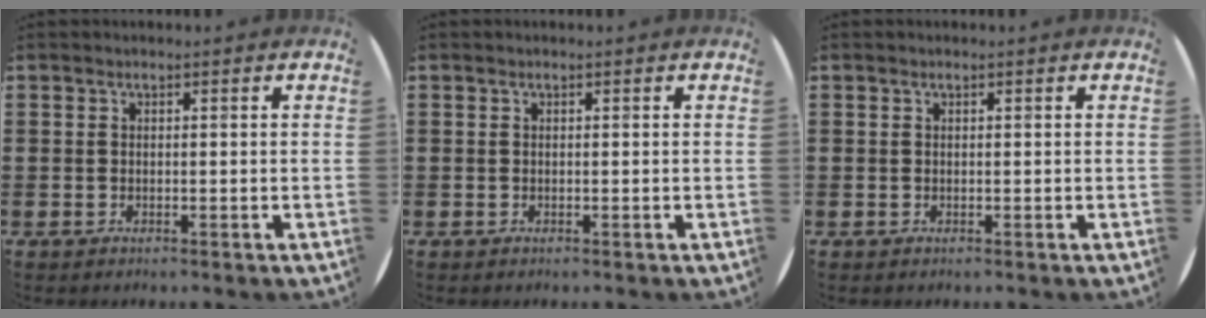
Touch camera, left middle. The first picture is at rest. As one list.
[{"total": 0.0}, {"total": 0.0}]